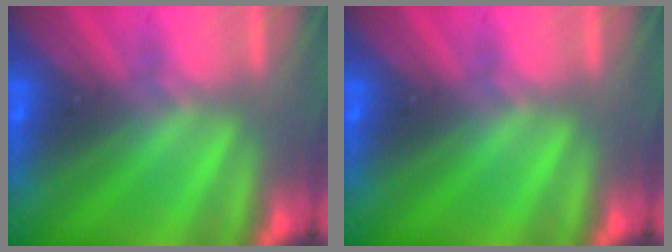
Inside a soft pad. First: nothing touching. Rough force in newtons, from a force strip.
{"total": 0.0}